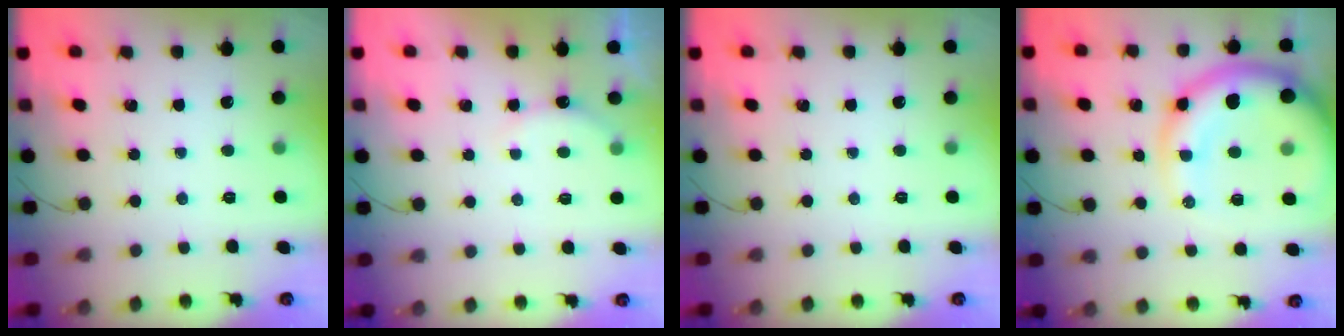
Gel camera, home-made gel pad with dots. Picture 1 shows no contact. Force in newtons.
{"total": 5.7, "press": 5.6, "slide": 1.1}
{"total": 0.0}
{"total": 15.0, "press": 14.3, "slide": 4.3}